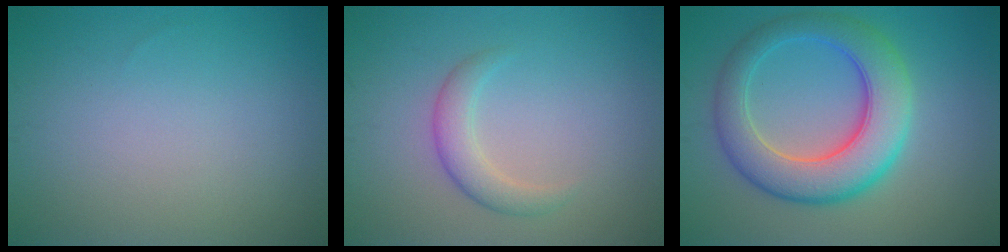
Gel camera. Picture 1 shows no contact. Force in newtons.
{"total": 2.4, "press": 2.4, "slide": 0.2}
{"total": 8.1, "press": 8.1, "slide": 0.2}